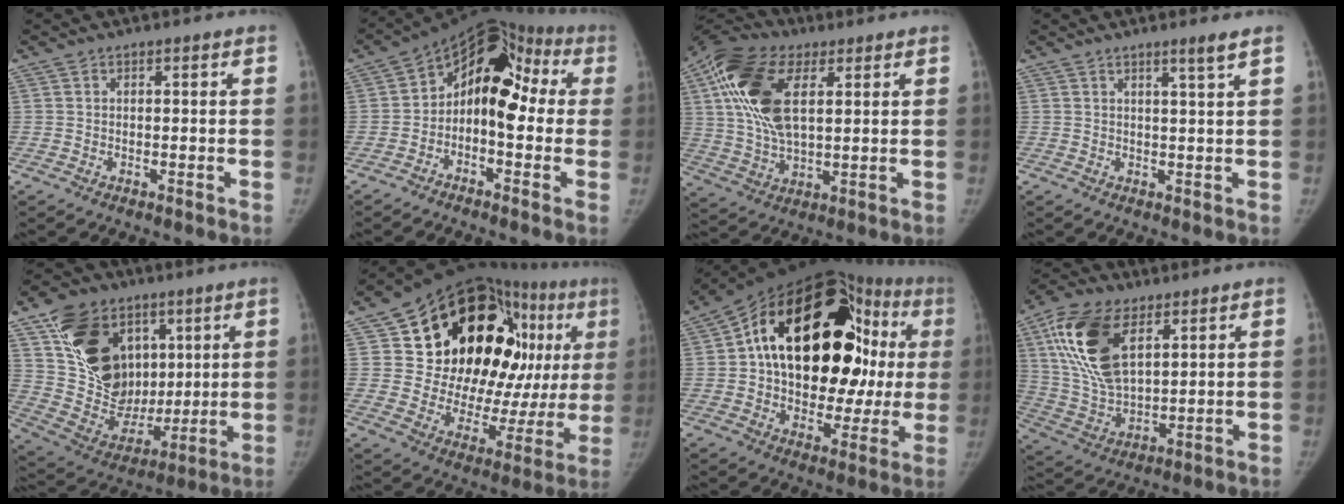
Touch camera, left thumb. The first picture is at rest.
{"total": 15.5, "force": [0.7, 10.0, 11.9], "torque": [-0.117, 0.053, -0.007]}
{"total": 18.3, "force": [5.5, 9.9, 14.4], "torque": [-0.283, 0.001, 0.096]}
{"total": 2.5, "force": [1.7, -0.7, 1.8], "torque": [-0.030, -0.017, 0.031]}
{"total": 23.4, "force": [8.9, 17.5, 12.8], "torque": [-0.188, -0.013, 0.174]}
{"total": 33.1, "force": [10.5, 17.8, 25.8], "torque": [-0.321, 0.021, 0.172]}
{"total": 34.3, "force": [5.4, 19.2, 27.9], "torque": [-0.386, 0.065, 0.090]}
{"total": 18.5, "force": [7.5, 9.7, 13.8], "torque": [-0.259, -0.021, 0.148]}